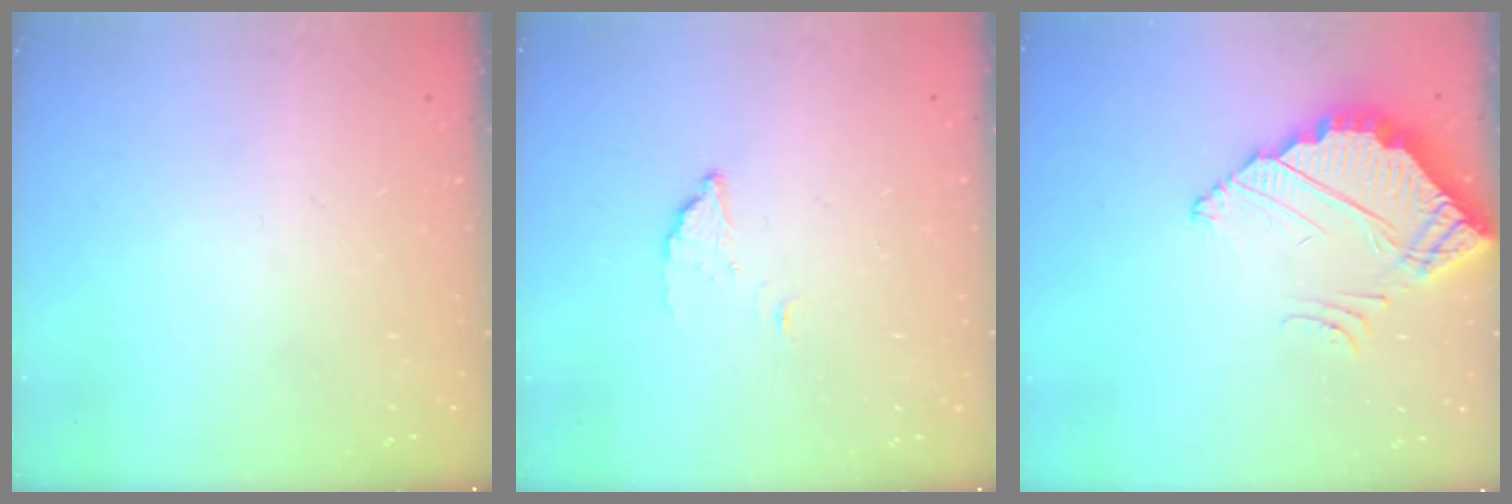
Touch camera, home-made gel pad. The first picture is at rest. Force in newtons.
{"total": 2.2, "press": 2.2, "slide": 0.2}
{"total": 4.3, "press": 4.3, "slide": 0.3}